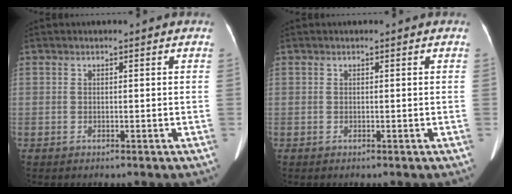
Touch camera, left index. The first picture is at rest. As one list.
[{"total": 0.0}]